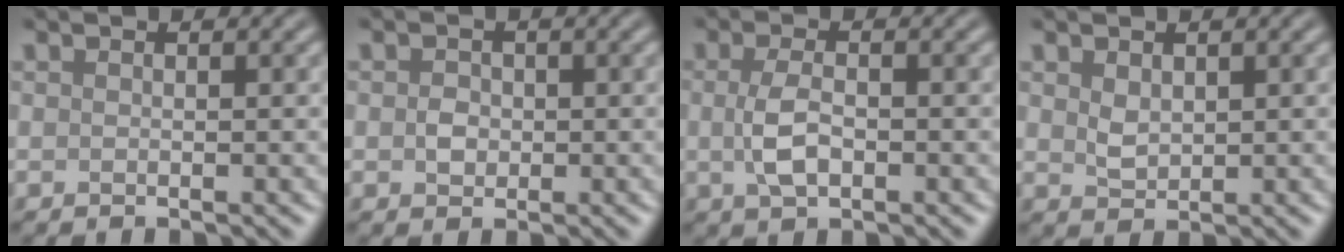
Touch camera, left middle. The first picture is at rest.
{"total": 1.5, "force": [-0.1, 1.3, 0.8], "torque": [-0.015, -0.002, -0.004]}
{"total": 3.0, "force": [-0.3, 1.5, 2.6], "torque": [-0.058, -0.003, -0.006]}
{"total": 1.7, "force": [0.6, 1.2, 1.1], "torque": [-0.024, -0.002, 0.017]}